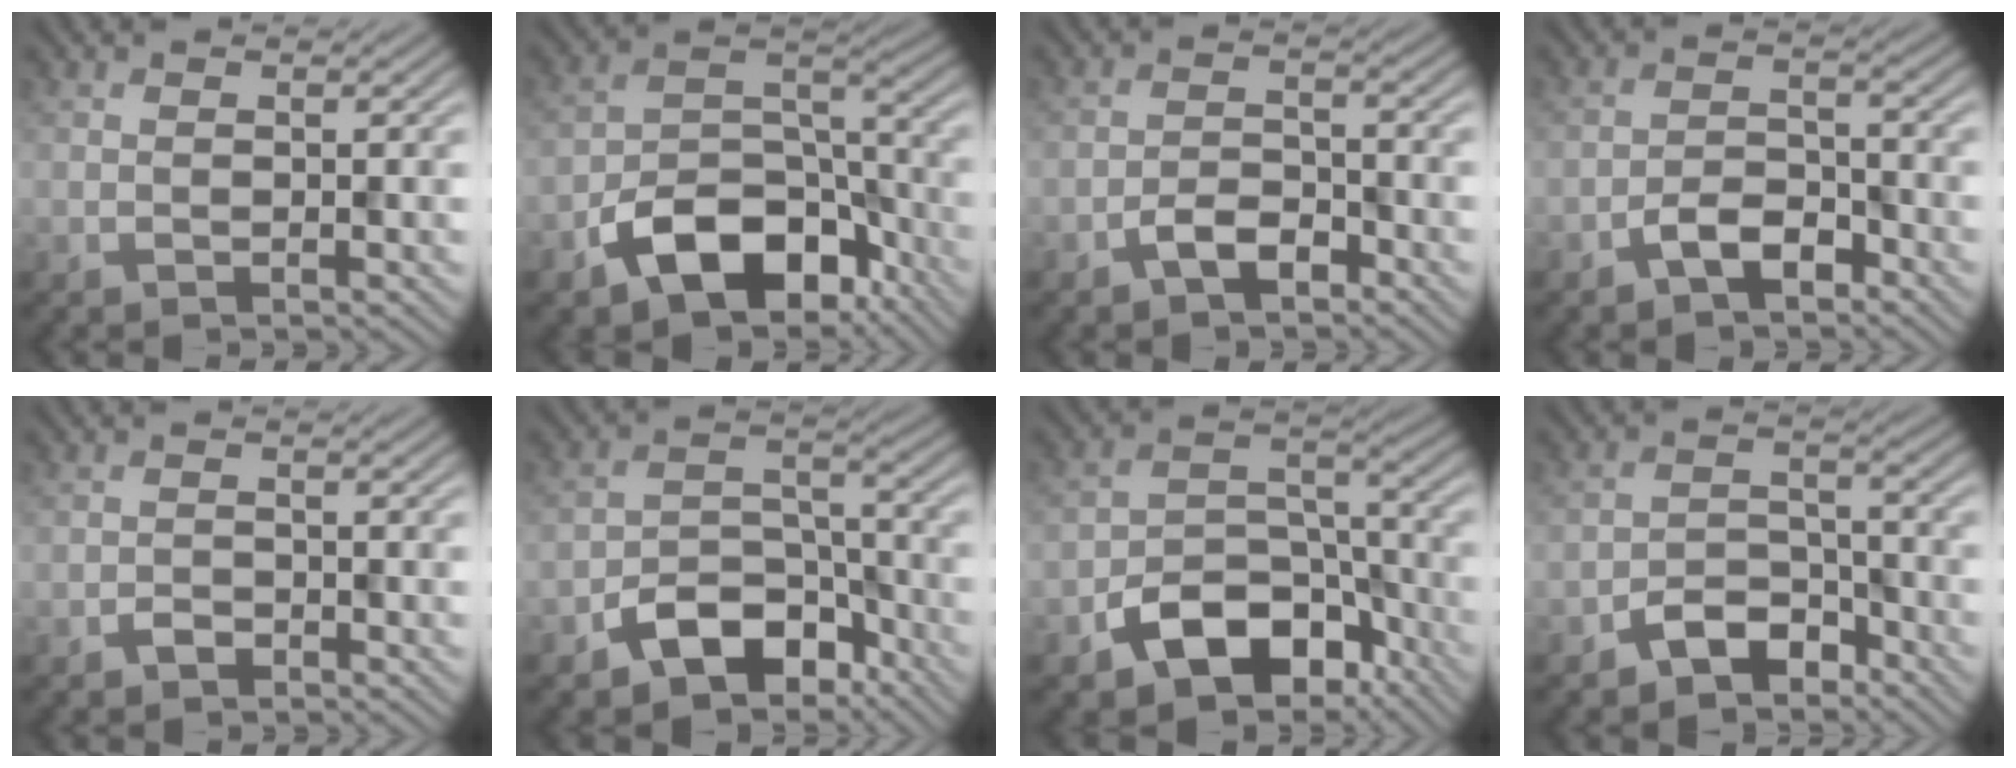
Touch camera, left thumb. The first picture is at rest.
{"total": 11.6, "force": [-6.8, 6.5, 6.9], "torque": [-0.116, -0.012, -0.131]}
{"total": 3.5, "force": [-2.4, 1.6, 1.9], "torque": [-0.034, 0.006, -0.053]}
{"total": 4.0, "force": [-2.7, 1.8, 2.3], "torque": [-0.038, 0.007, -0.060]}
{"total": 1.3, "force": [-1.0, 0.7, 0.5], "torque": [-0.007, 0.001, -0.022]}
{"total": 8.5, "force": [-5.6, 4.7, 4.3], "torque": [-0.065, -0.003, -0.110]}
{"total": 10.6, "force": [-6.3, 6.2, 5.8], "torque": [-0.094, -0.014, -0.118]}
{"total": 5.3, "force": [-4.0, 2.7, 2.3], "torque": [-0.040, 0.005, -0.083]}